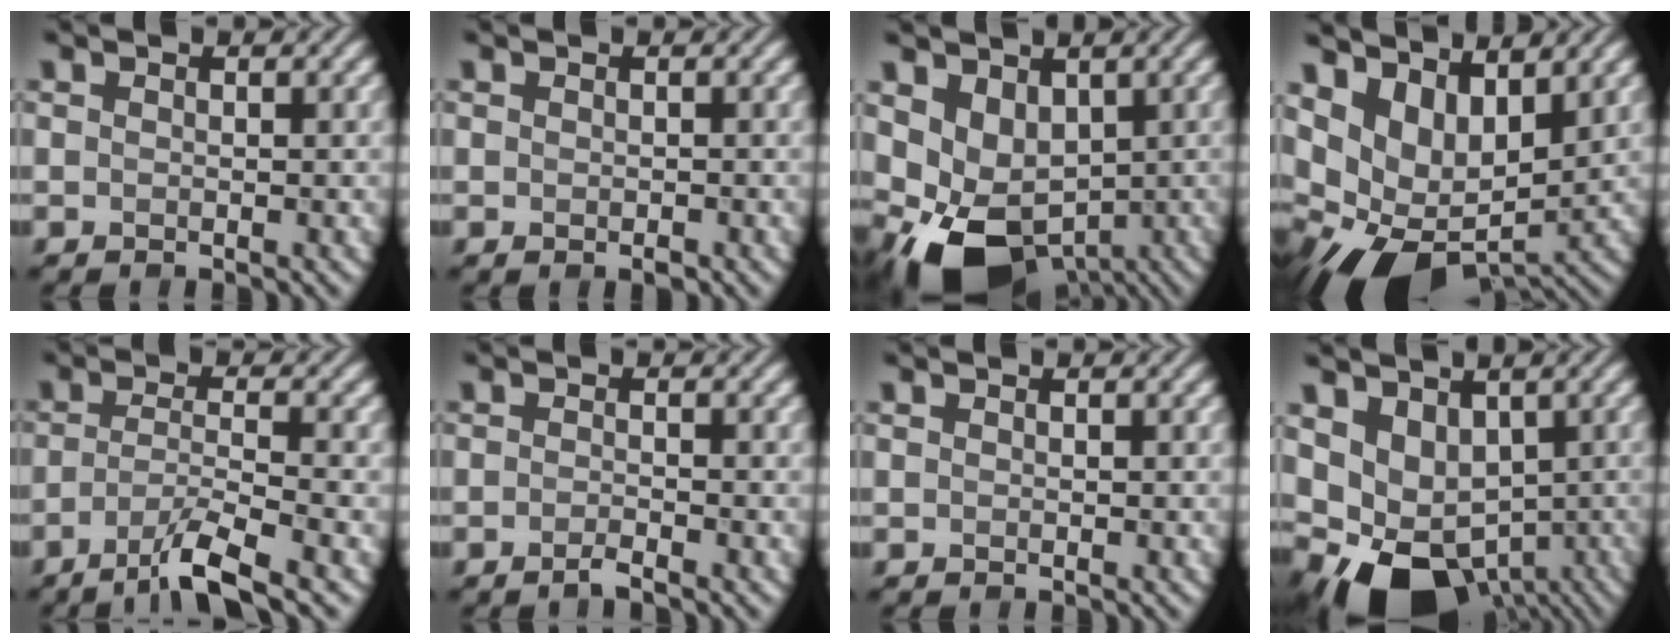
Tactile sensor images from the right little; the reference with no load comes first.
{"total": 0.6, "force": [-0.3, 0.2, 0.5], "torque": [-0.009, 0.001, -0.003]}
{"total": 8.1, "force": [-1.4, 5.7, 5.6], "torque": [-0.115, -0.032, -0.010]}
{"total": 11.1, "force": [1.7, 7.1, 8.3], "torque": [-0.148, -0.028, 0.048]}
{"total": 5.1, "force": [-3.0, 0.8, 4.0], "torque": [-0.066, 0.001, -0.065]}
{"total": 1.4, "force": [-0.9, 0.3, 1.0], "torque": [-0.015, 0.000, -0.025]}
{"total": 0.0}
{"total": 9.6, "force": [-2.6, 6.9, 6.1], "torque": [-0.100, -0.031, -0.021]}